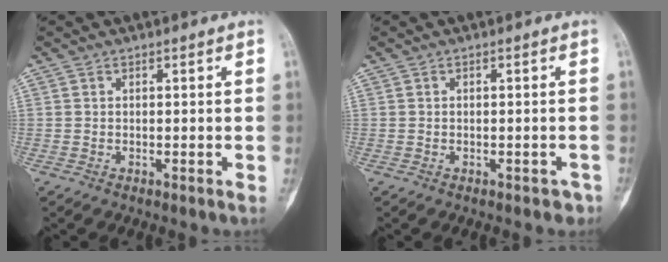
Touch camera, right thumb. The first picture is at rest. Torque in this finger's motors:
{"motor_torque": [0.25, 0.09, 0.31, -0.13, 0.05]}